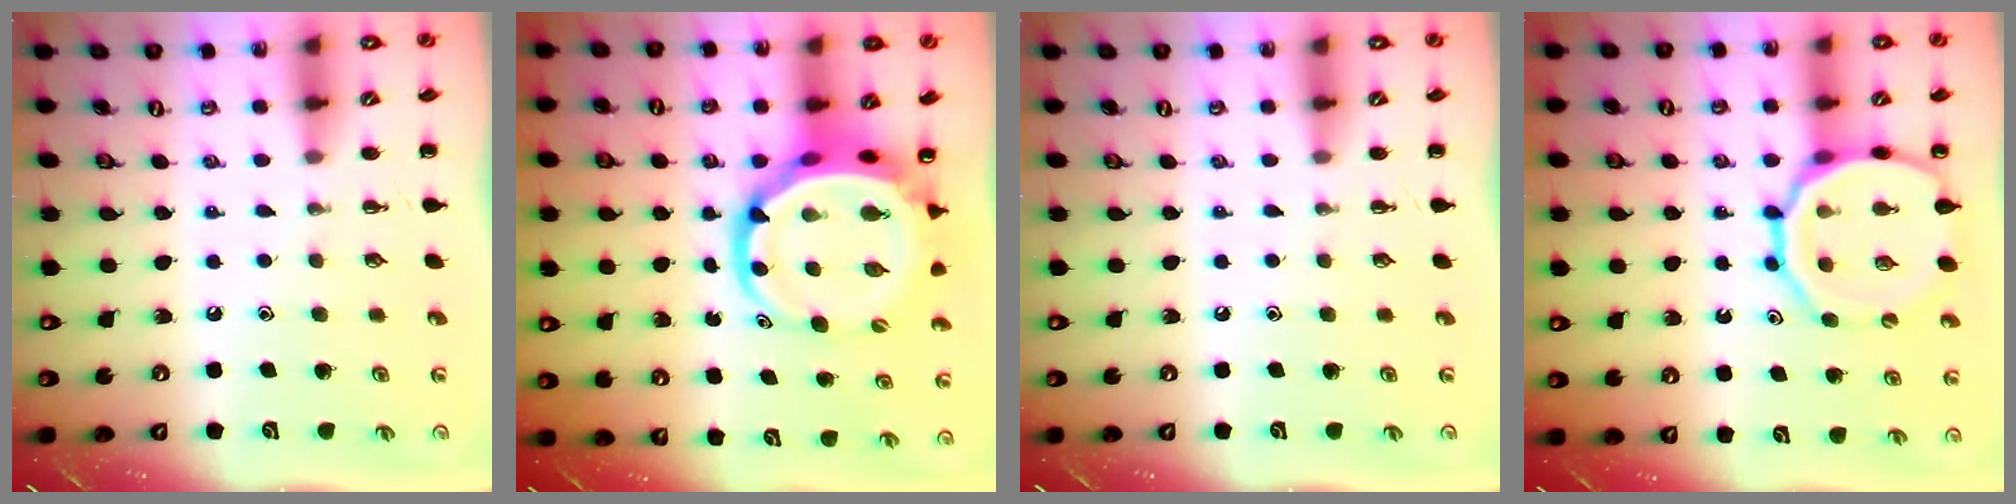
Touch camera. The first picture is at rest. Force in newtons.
{"total": 10.1, "press": 9.7, "slide": 2.8}
{"total": 0.0}
{"total": 16.7, "press": 16.4, "slide": 3.0}